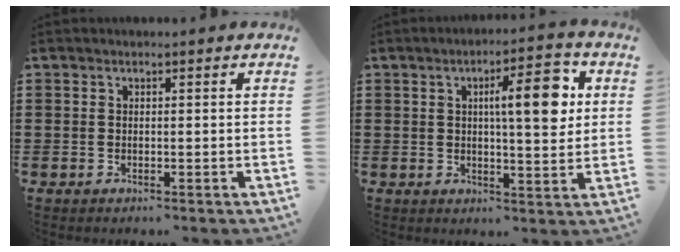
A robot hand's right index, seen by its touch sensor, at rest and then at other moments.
{"total": 9.0, "force": [2.4, 2.5, 8.3], "torque": [-0.130, -0.003, 0.030]}